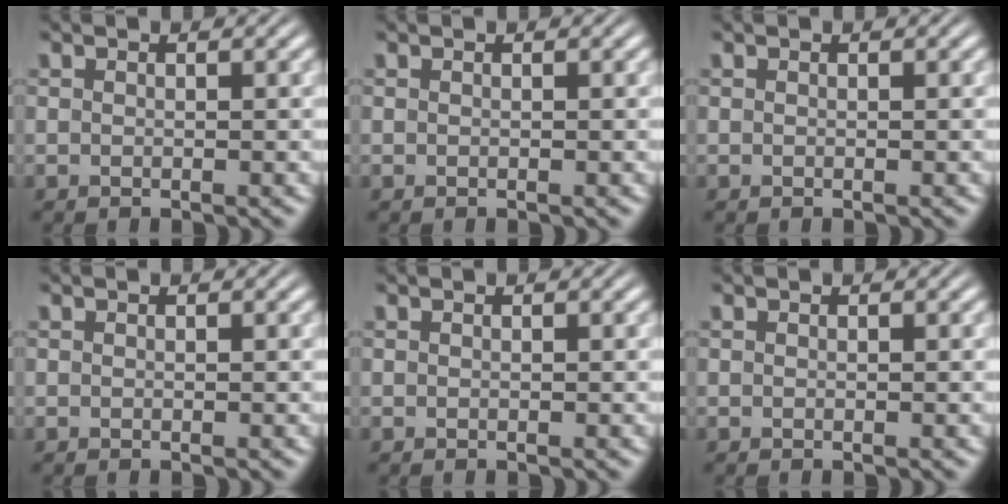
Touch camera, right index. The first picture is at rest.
{"total": 0.0}
{"total": 0.0}
{"total": 0.0}
{"total": 0.0}
{"total": 0.0}